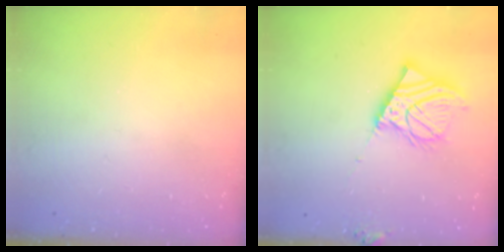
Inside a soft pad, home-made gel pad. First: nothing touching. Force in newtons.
{"total": 12.4, "press": 12.2, "slide": 2.3}